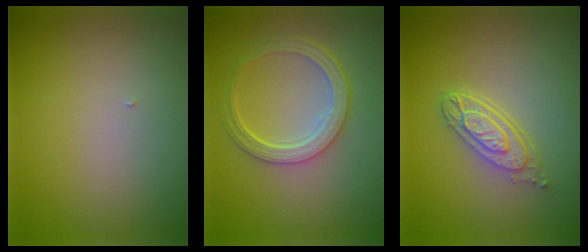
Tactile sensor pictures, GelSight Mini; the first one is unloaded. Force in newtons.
{"total": 4.7, "press": 3.5, "slide": 3.2}
{"total": 4.0, "press": 2.9, "slide": 2.7}